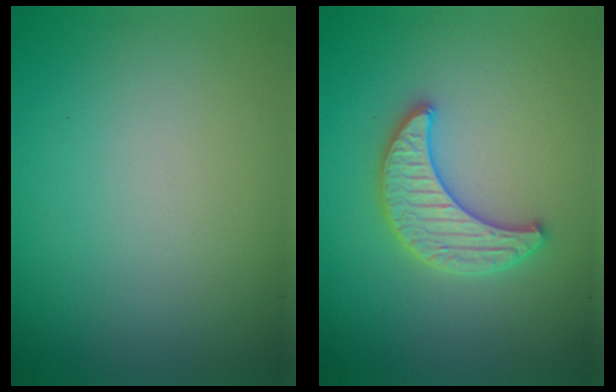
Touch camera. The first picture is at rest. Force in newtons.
{"total": 3.4, "press": 3.3, "slide": 0.6}